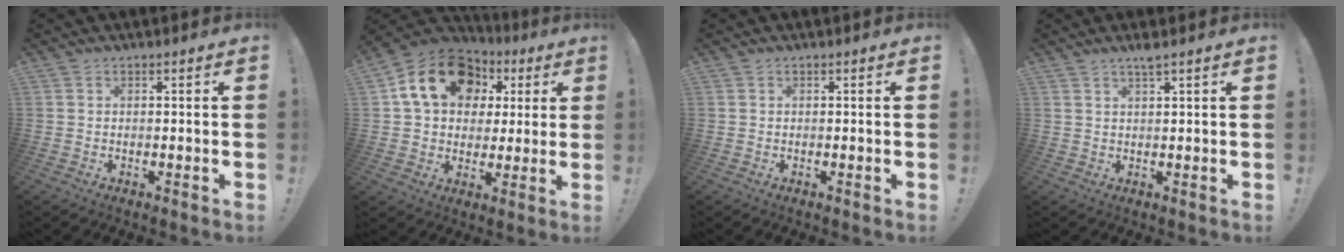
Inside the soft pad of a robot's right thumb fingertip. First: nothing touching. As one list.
[{"total": 18.9, "force": [6.8, 14.0, 10.8], "torque": [-0.166, -0.010, 0.132]}, {"total": 0.0}, {"total": 2.4, "force": [1.9, -0.5, 1.4], "torque": [-0.023, -0.011, 0.031]}]